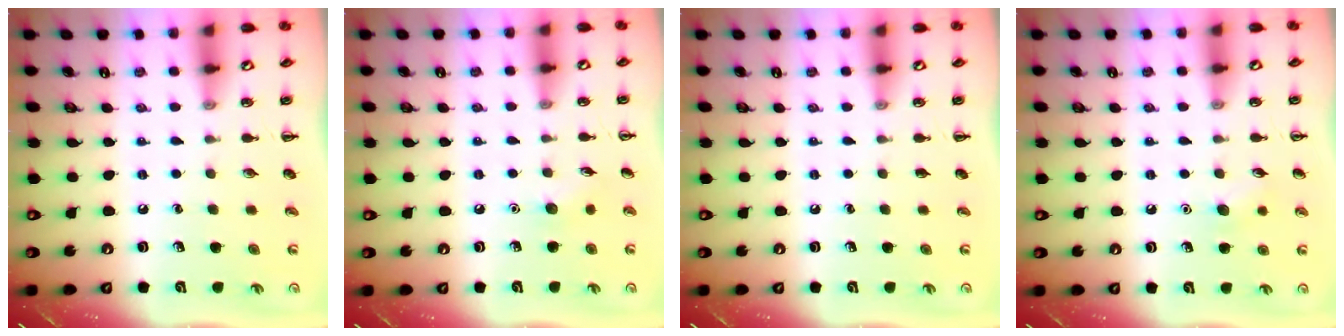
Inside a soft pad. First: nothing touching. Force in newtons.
{"total": 5.1, "press": 4.9, "slide": 1.5}
{"total": 0.0}
{"total": 6.8, "press": 6.5, "slide": 2.1}